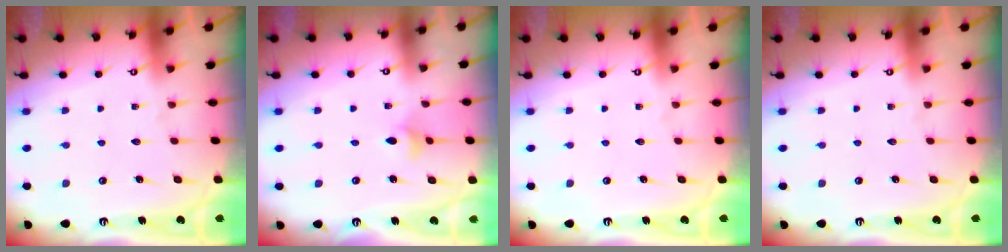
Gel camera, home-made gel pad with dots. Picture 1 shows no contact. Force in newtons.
{"total": 3.4, "press": 3.3, "slide": 0.6}
{"total": 0.0}
{"total": 0.0}